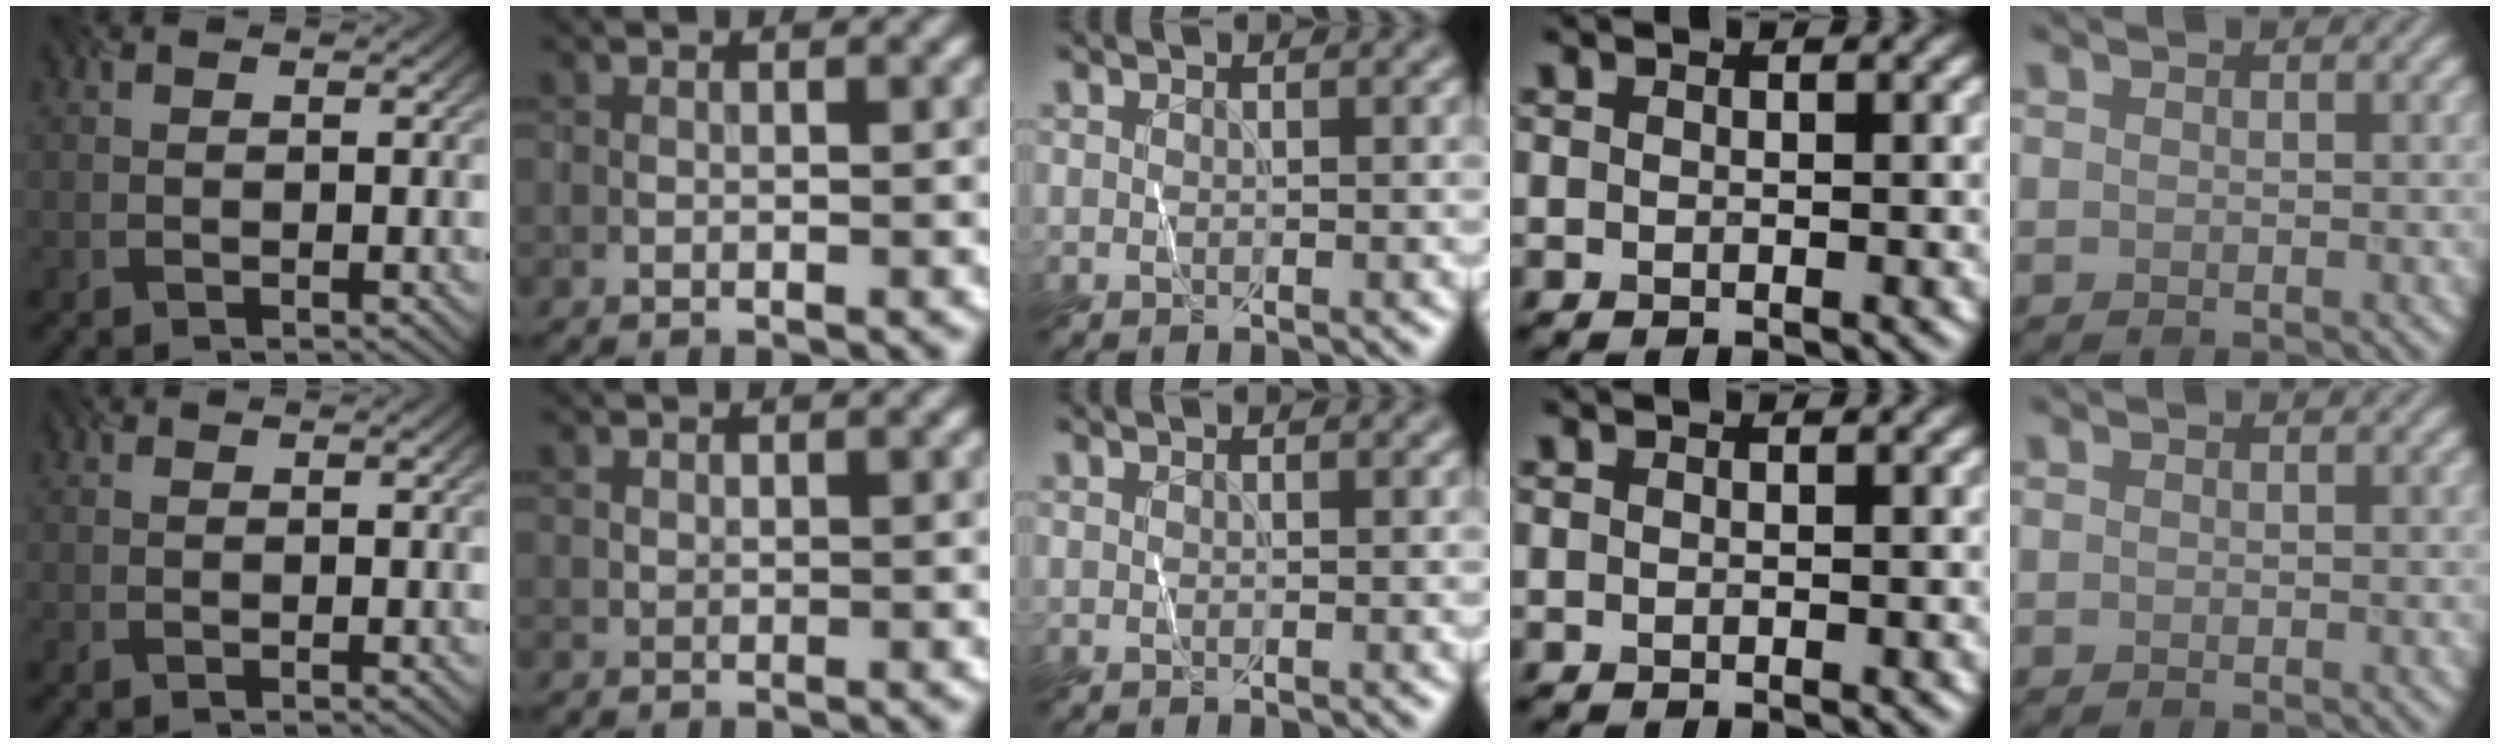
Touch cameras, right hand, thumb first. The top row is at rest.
{"index": {"total": 0.7, "force": [0.4, 0.5, 0.2], "torque": [-0.007, 0.000, 0.010]}}